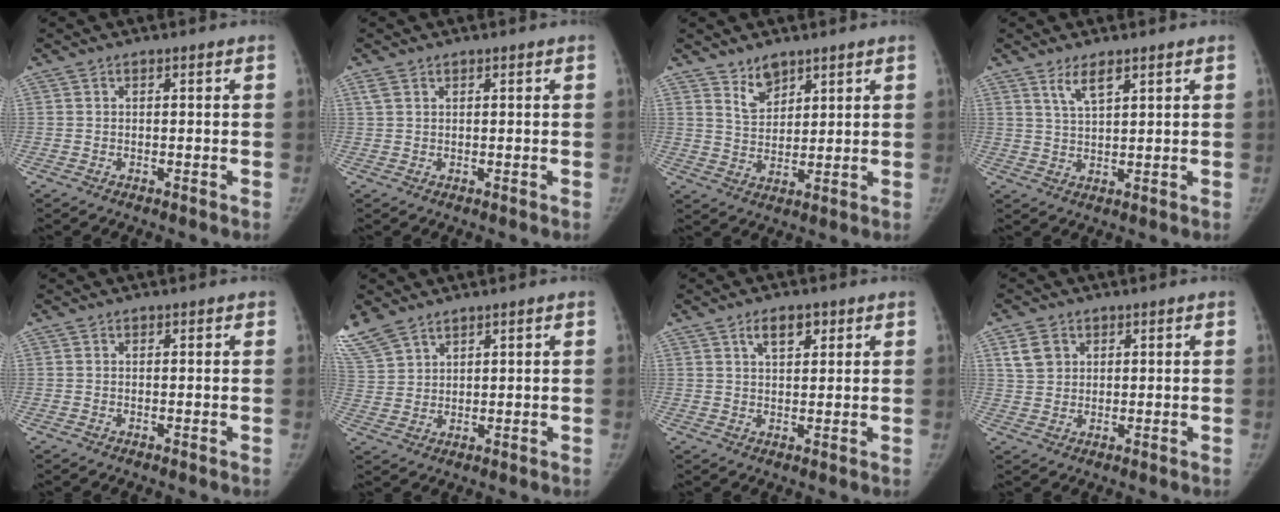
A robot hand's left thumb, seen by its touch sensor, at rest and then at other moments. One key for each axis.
{"total": 1.4, "fx": 0.9, "fy": 0.8, "fz": 0.8, "tx": -0.016, "ty": 0.007, "tz": 0.023}
{"total": 5.1, "fx": 3.7, "fy": 2.7, "fz": 2.1, "tx": -0.014, "ty": -0.034, "tz": 0.074}
{"total": 4.1, "fx": 2.7, "fy": 1.2, "fz": 3.0, "tx": -0.051, "ty": -0.014, "tz": 0.056}
{"total": 0.0}
{"total": 9.1, "fx": 6.9, "fy": 4.8, "fz": 3.6, "tx": -0.086, "ty": -0.007, "tz": 0.153}
{"total": 4.6, "fx": 2.4, "fy": 2.3, "fz": 3.1, "tx": -0.035, "ty": -0.009, "tz": 0.040}
{"total": 4.8, "fx": 2.1, "fy": 3.7, "fz": 2.1, "tx": -0.023, "ty": -0.005, "tz": 0.045}